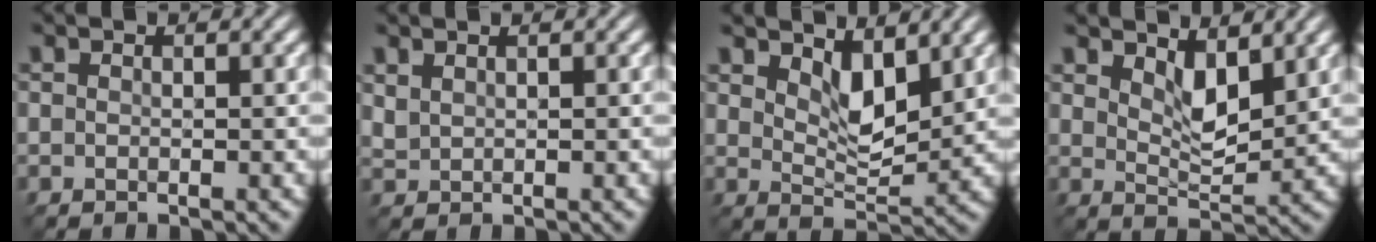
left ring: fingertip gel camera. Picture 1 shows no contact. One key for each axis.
{"total": 0.8, "fx": 0.7, "fy": 0.4, "fz": 0.1, "tx": -0.007, "ty": 0.002, "tz": 0.019}
{"total": 3.3, "fx": 2.2, "fy": 1.3, "fz": 2.1, "tx": -0.045, "ty": -0.009, "tz": 0.039}
{"total": 2.9, "fx": 2.0, "fy": 1.0, "fz": 1.9, "tx": -0.040, "ty": -0.008, "tz": 0.037}